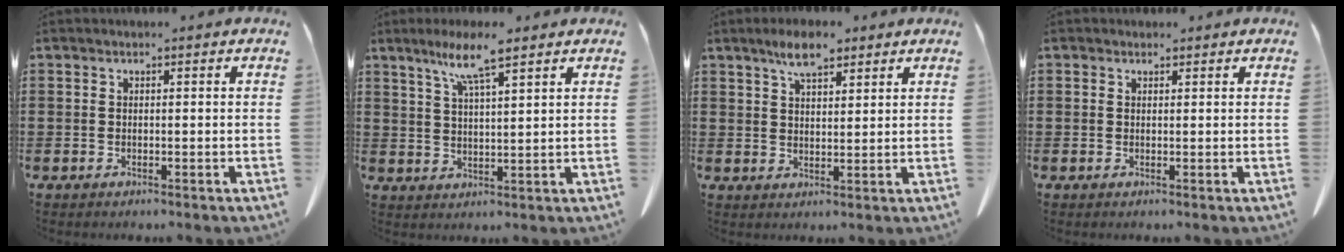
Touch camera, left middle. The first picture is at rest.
{"total": 6.8, "force": [4.7, 0.4, 4.9], "torque": [-0.107, -0.005, 0.080]}
{"total": 5.6, "force": [4.1, 1.9, 3.4], "torque": [-0.074, 0.001, 0.074]}
{"total": 0.8, "force": [0.6, 0.5, 0.1], "torque": [-0.004, 0.003, 0.012]}